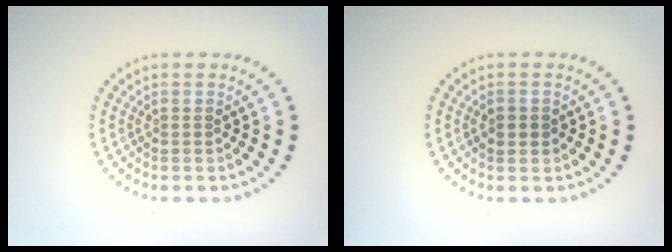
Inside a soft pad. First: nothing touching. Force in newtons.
{"total": 1.4, "press": 1.4, "slide": 0.3}